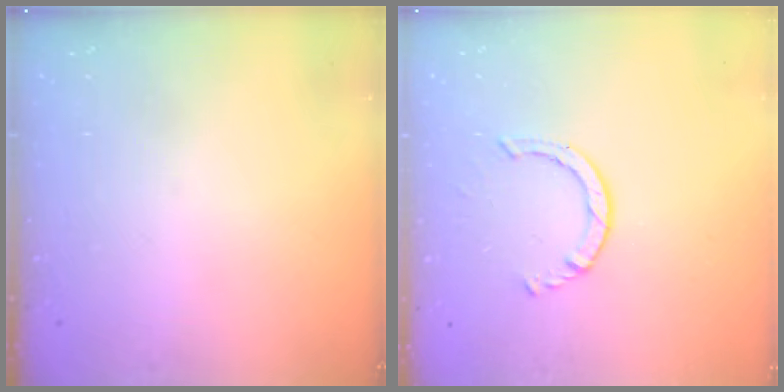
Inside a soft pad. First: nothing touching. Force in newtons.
{"total": 2.2, "press": 2.2, "slide": 0.4}